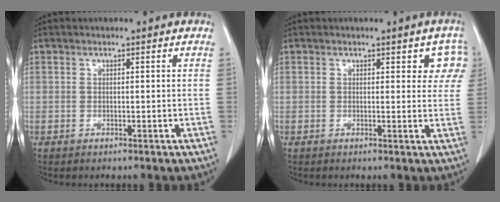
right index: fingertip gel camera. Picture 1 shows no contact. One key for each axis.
{"total": 4.0, "fx": 2.0, "fy": 2.1, "fz": 2.8, "tx": -0.005, "ty": 0.003, "tz": 0.013}